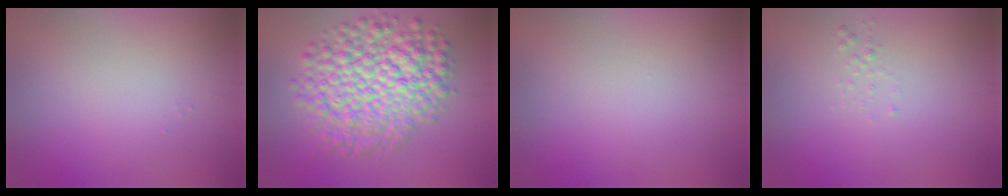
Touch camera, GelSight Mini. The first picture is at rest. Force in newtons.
{"total": 9.4, "press": 9.4, "slide": 0.2}
{"total": 0.0}
{"total": 0.6, "press": 0.6, "slide": 0.1}